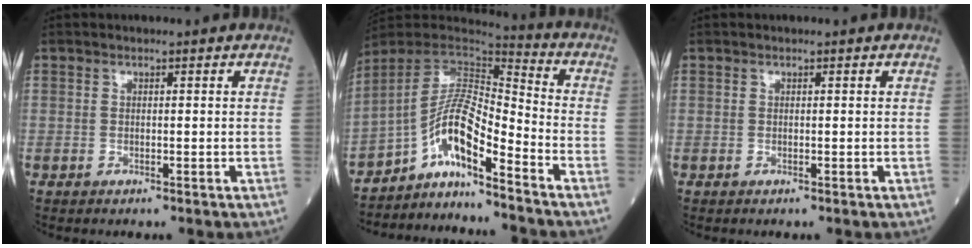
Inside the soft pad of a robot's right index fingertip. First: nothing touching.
{"total": 11.7, "force": [-7.7, 1.2, 8.8], "torque": [-0.157, 0.020, -0.136]}
{"total": 0.0}